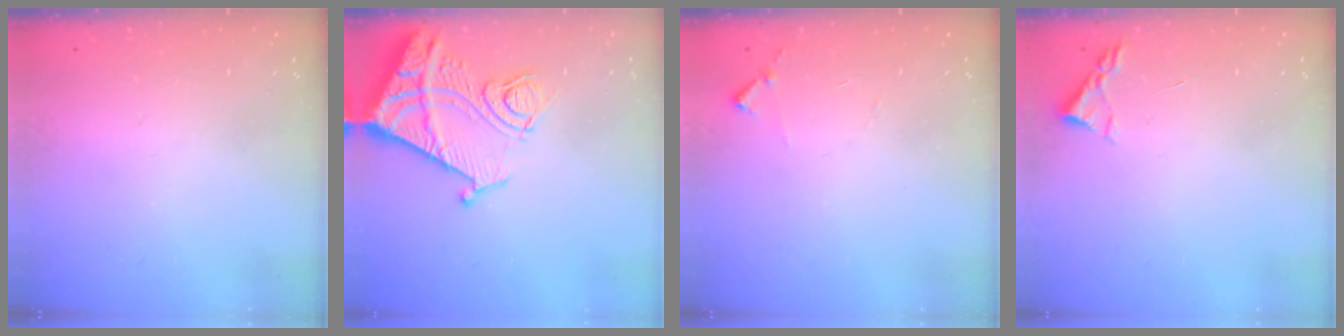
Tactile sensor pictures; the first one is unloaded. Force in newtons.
{"total": 14.7, "press": 14.6, "slide": 1.7}
{"total": 6.8, "press": 6.8, "slide": 0.6}
{"total": 2.4, "press": 2.3, "slide": 0.3}